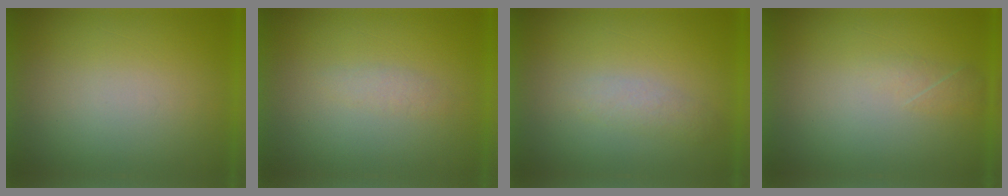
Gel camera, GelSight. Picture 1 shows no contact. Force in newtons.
{"total": 1.3}
{"total": 1.9}
{"total": 1.6}